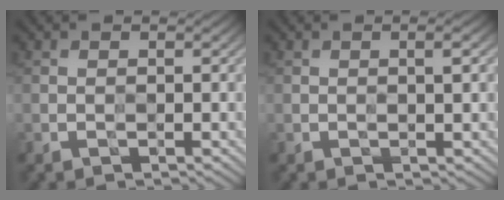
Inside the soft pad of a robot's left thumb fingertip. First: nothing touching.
{"total": 1.6, "force": [0.5, 0.1, 1.5], "torque": [-0.026, 0.003, 0.005]}